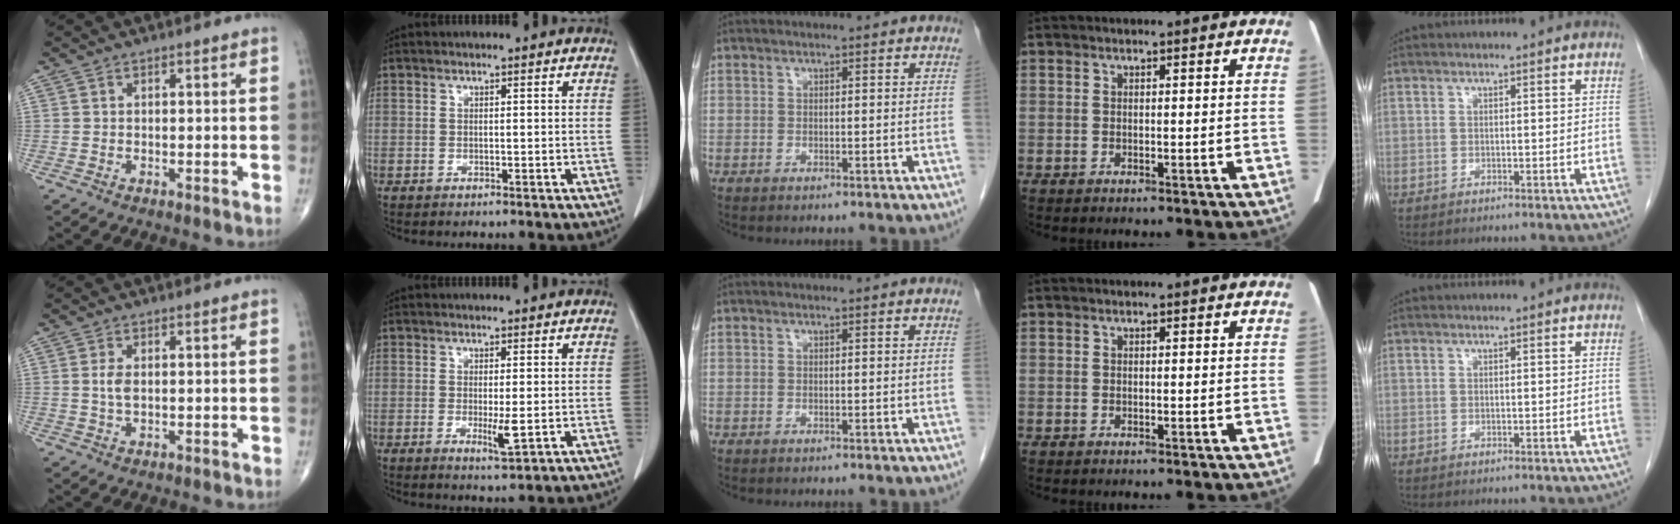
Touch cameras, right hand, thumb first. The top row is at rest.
{"thumb": {"total": 2.5, "force": [0.2, 1.3, 2.2], "torque": [-0.046, 0.001, 0.003]}, "index": {"total": 3.3, "force": [-0.5, 0.4, 3.2], "torque": [-0.053, -0.009, -0.006]}}